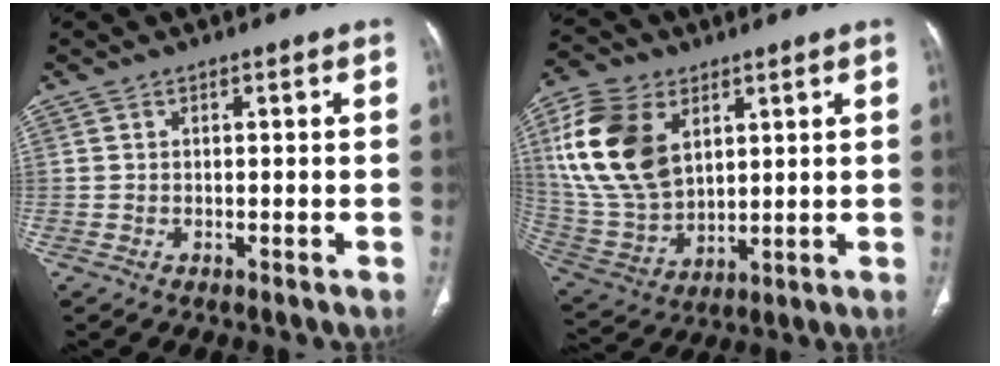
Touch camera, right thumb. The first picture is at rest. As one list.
[{"total": 18.5, "force": [6.1, 11.8, 12.8], "torque": [-0.246, -0.017, 0.129]}]